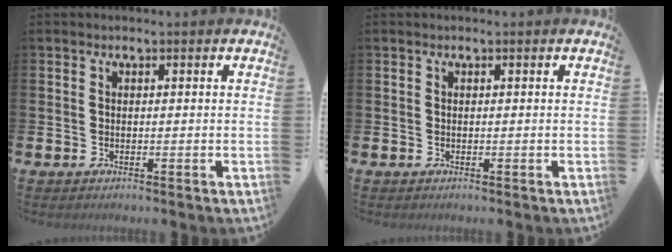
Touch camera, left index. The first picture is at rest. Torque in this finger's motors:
{"motor_torque": [-0.01, 0.01, 0.00, 0.00]}